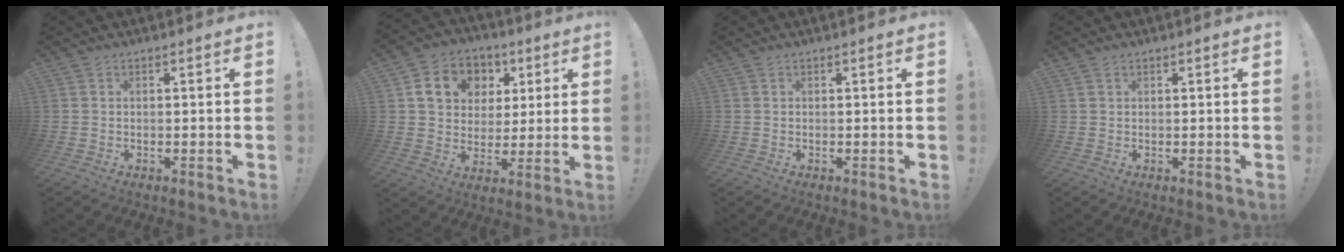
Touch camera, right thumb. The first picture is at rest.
{"total": 12.7, "force": [4.7, 10.6, 5.2], "torque": [-0.074, -0.015, 0.097]}
{"total": 0.0}
{"total": 0.6, "force": [0.5, 0.4, 0.1], "torque": [-0.003, 0.000, 0.009]}